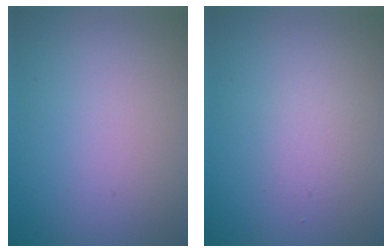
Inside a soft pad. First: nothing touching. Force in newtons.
{"total": 1.4, "press": 1.4, "slide": 0.1}